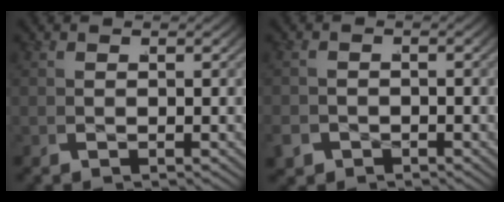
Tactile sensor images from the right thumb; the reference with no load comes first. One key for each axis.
{"total": 2.4, "fx": -1.9, "fy": 1.5, "fz": 0.1, "tx": -0.006, "ty": -0.010, "tz": -0.028}